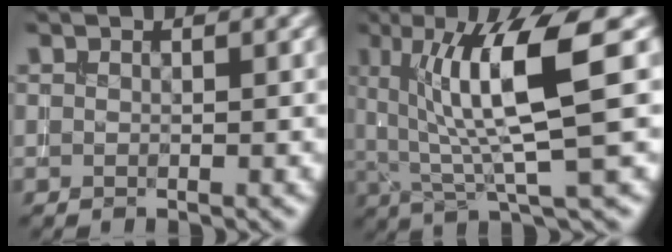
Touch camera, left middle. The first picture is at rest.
{"total": 9.4, "force": [2.1, 1.8, 8.9], "torque": [-0.133, -0.006, 0.037]}